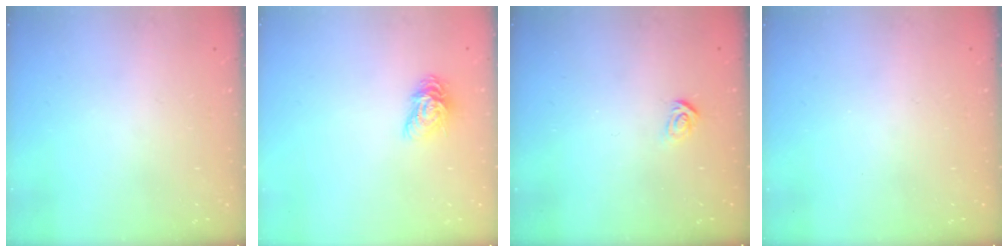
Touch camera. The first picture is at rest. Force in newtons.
{"total": 8.2, "press": 8.2, "slide": 0.3}
{"total": 2.6, "press": 2.6, "slide": 0.3}
{"total": 0.0}